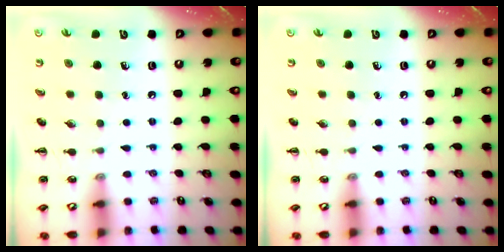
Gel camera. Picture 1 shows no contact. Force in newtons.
{"total": 0.0}